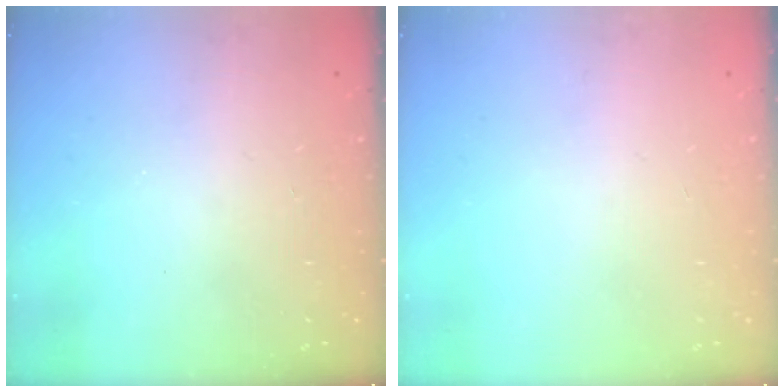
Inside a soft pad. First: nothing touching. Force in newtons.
{"total": 0.0}